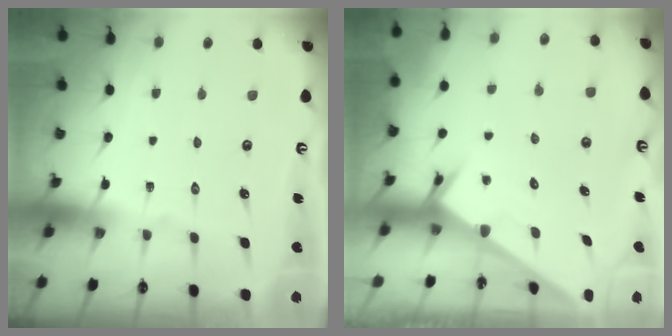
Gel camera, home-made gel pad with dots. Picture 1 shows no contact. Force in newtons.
{"total": 2.5, "press": 2.5, "slide": 0.1}